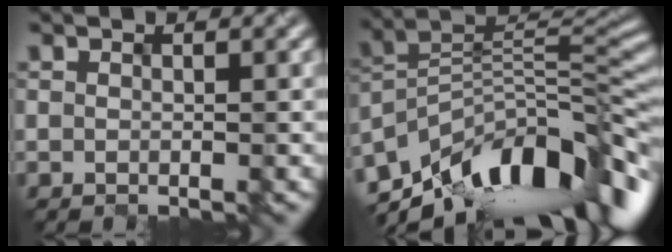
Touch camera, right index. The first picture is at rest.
{"total": 11.9, "force": [-7.2, 5.1, 8.0], "torque": [-0.151, 0.028, -0.124]}